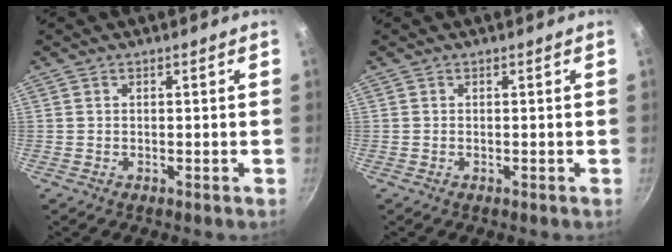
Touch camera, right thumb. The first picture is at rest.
{"total": 0.0}